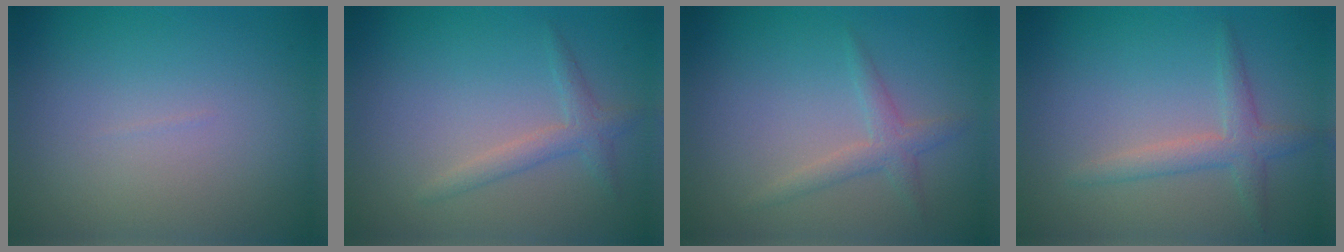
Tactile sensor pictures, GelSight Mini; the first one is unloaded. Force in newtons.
{"total": 1.9, "press": 1.9, "slide": 0.0}
{"total": 1.9, "press": 1.9, "slide": 0.1}
{"total": 2.4, "press": 2.4, "slide": 0.1}